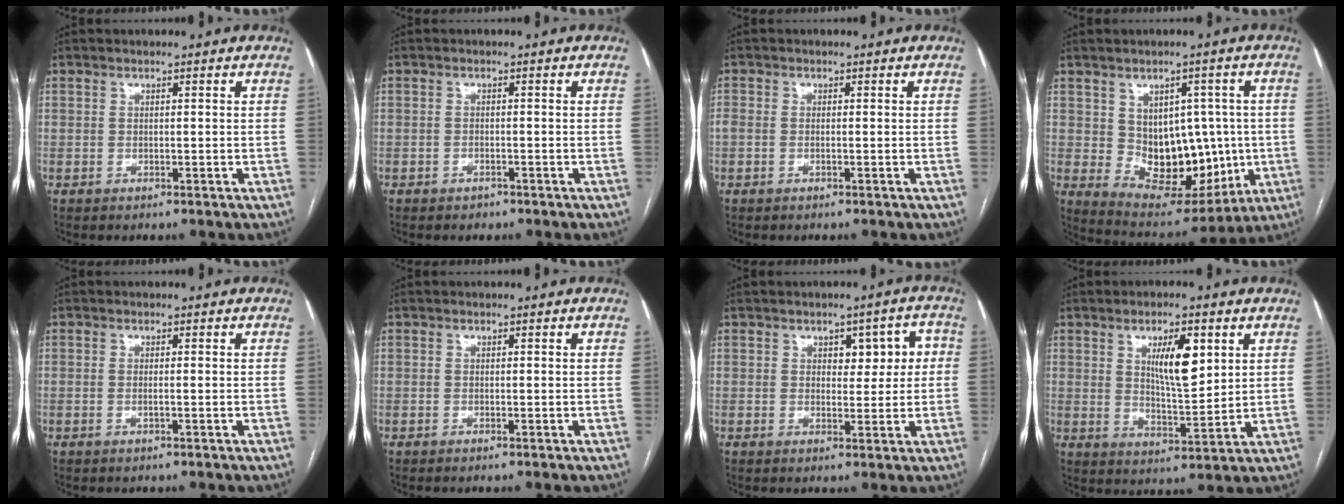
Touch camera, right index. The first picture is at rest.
{"total": 1.2, "force": [-0.9, 0.8, 0.3], "torque": [-0.008, 0.002, -0.012]}
{"total": 1.6, "force": [-0.3, 1.0, 1.3], "torque": [-0.037, 0.009, -0.002]}
{"total": 12.6, "force": [0.0, 8.3, 9.4], "torque": [-0.125, 0.020, 0.031]}
{"total": 0.7, "force": [-0.2, 0.0, 0.7], "torque": [-0.016, 0.000, -0.001]}
{"total": 0.0}
{"total": 5.6, "force": [1.2, 3.1, 4.5], "torque": [-0.043, 0.026, 0.018]}
{"total": 8.6, "force": [3.3, 2.5, 7.5], "torque": [-0.126, -0.001, 0.060]}